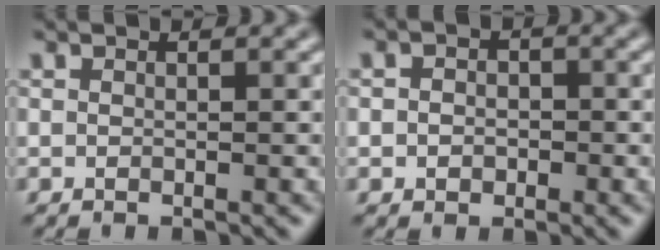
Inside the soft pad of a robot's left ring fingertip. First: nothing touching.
{"total": 2.0, "force": [-0.2, 1.7, 0.9], "torque": [0.003, 0.002, -0.016]}